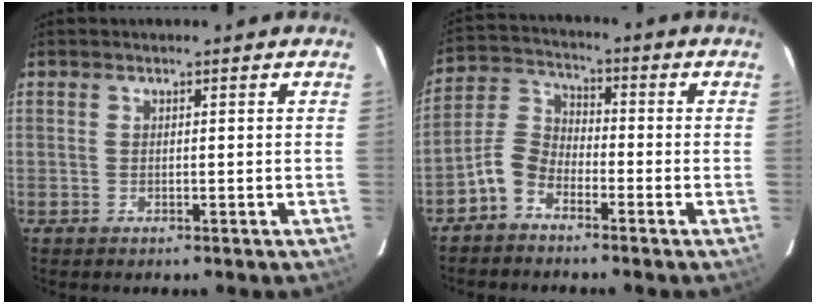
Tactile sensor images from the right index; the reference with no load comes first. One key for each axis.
{"total": 6.2, "fx": -4.1, "fy": 3.6, "fz": 3.0, "tx": -0.068, "ty": 0.022, "tz": -0.091}